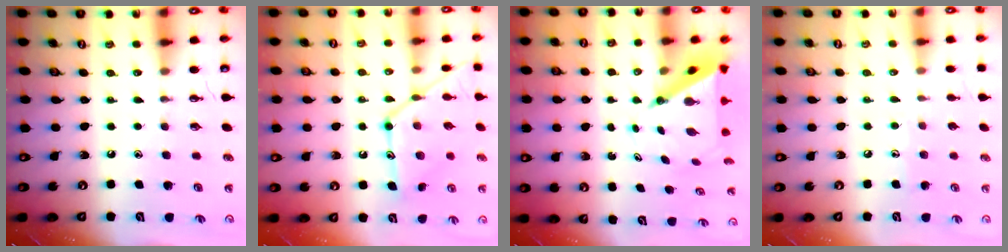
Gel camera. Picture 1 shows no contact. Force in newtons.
{"total": 16.1, "press": 16.0, "slide": 1.4}
{"total": 7.2, "press": 7.1, "slide": 0.7}
{"total": 5.4, "press": 5.4, "slide": 0.5}